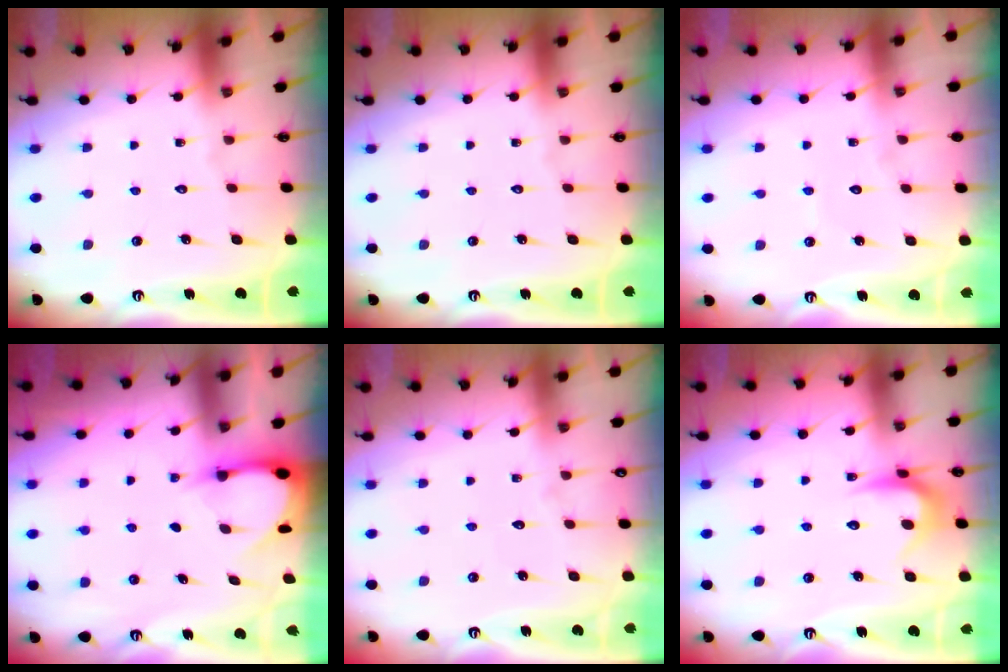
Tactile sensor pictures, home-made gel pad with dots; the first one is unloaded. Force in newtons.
{"total": 0.0}
{"total": 2.7, "press": 2.7, "slide": 0.2}
{"total": 3.2, "press": 3.2, "slide": 0.4}
{"total": 3.8, "press": 3.8, "slide": 0.4}
{"total": 7.9, "press": 7.9, "slide": 0.6}